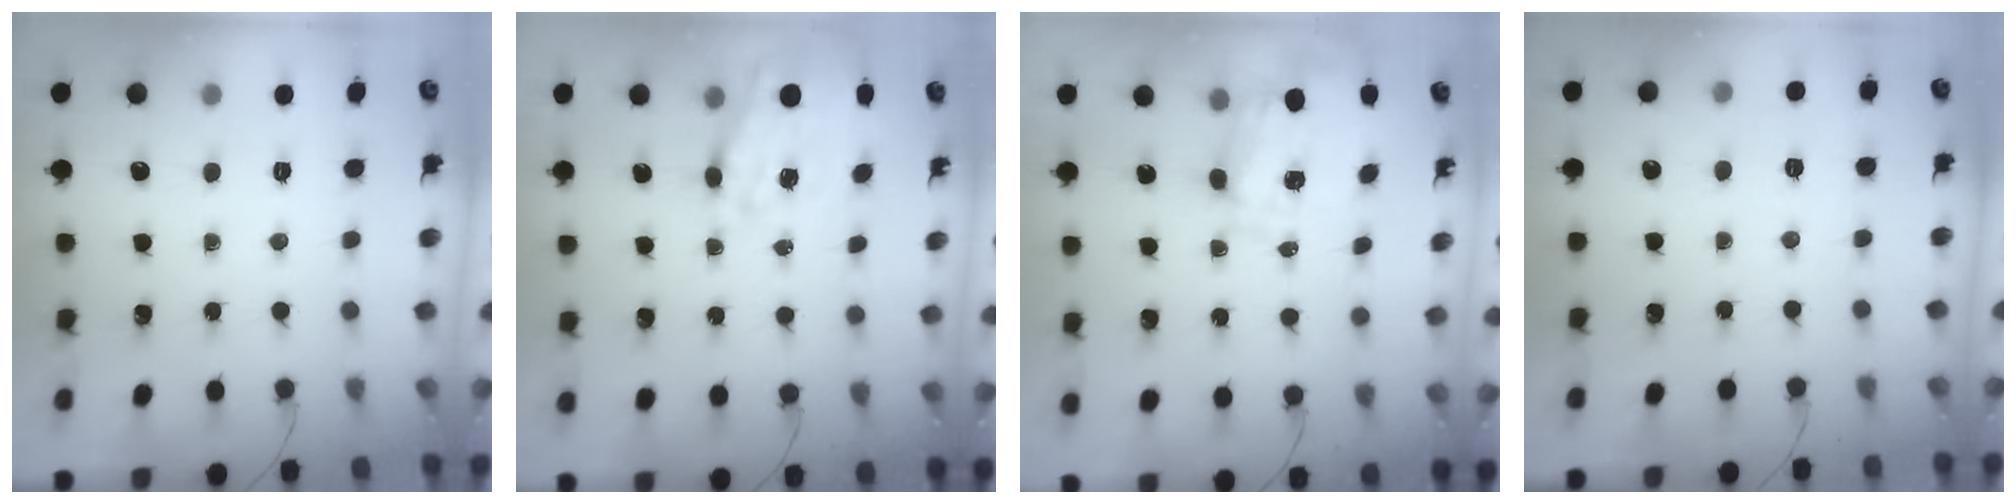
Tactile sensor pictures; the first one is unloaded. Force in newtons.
{"total": 15.9, "press": 15.5, "slide": 3.6}
{"total": 1.7, "press": 1.6, "slide": 0.3}
{"total": 3.7, "press": 3.3, "slide": 1.8}